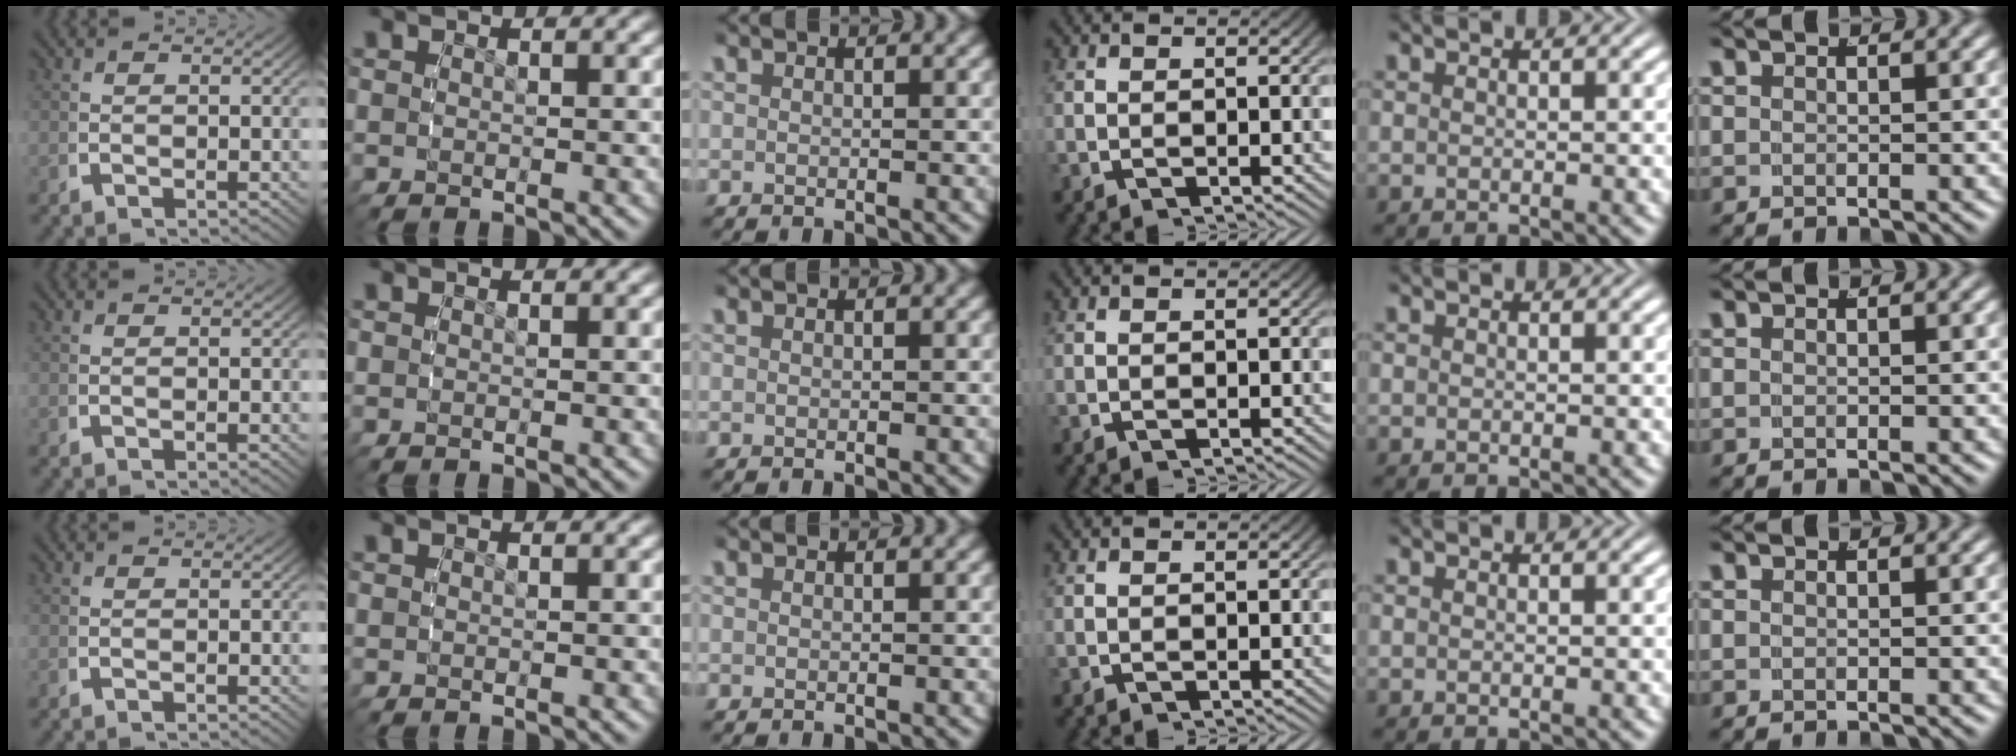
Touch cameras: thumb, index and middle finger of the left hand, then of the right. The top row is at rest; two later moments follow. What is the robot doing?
{"motion": "reach", "object": "pen bag"}